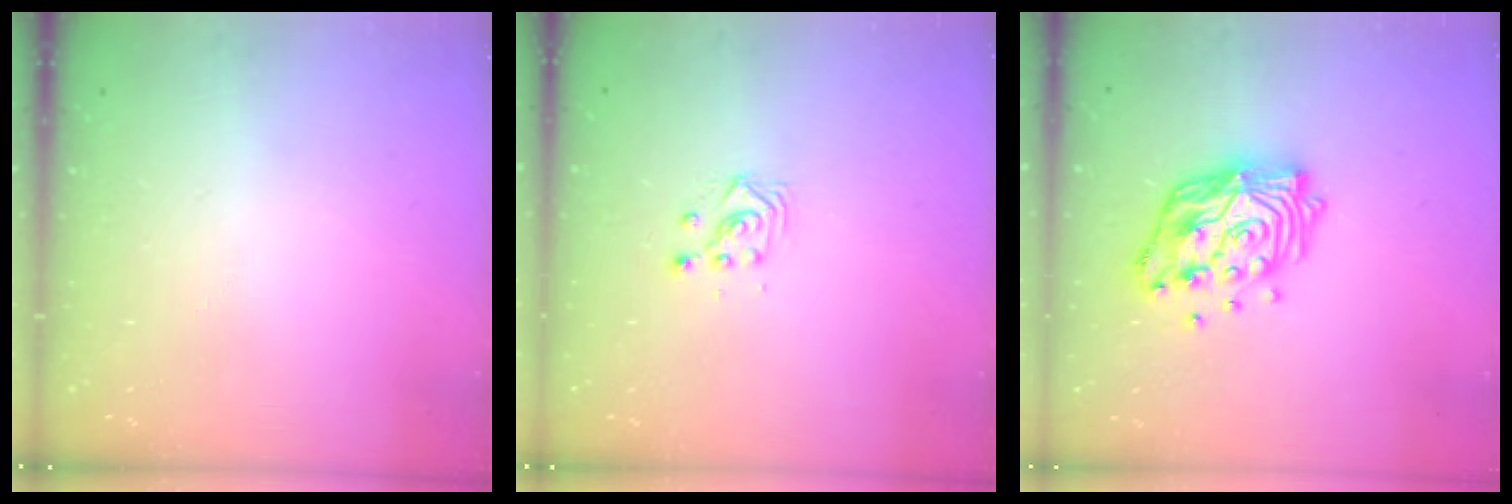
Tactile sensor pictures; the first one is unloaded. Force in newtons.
{"total": 3.0, "press": 3.0, "slide": 0.1}
{"total": 16.1, "press": 16.0, "slide": 1.3}